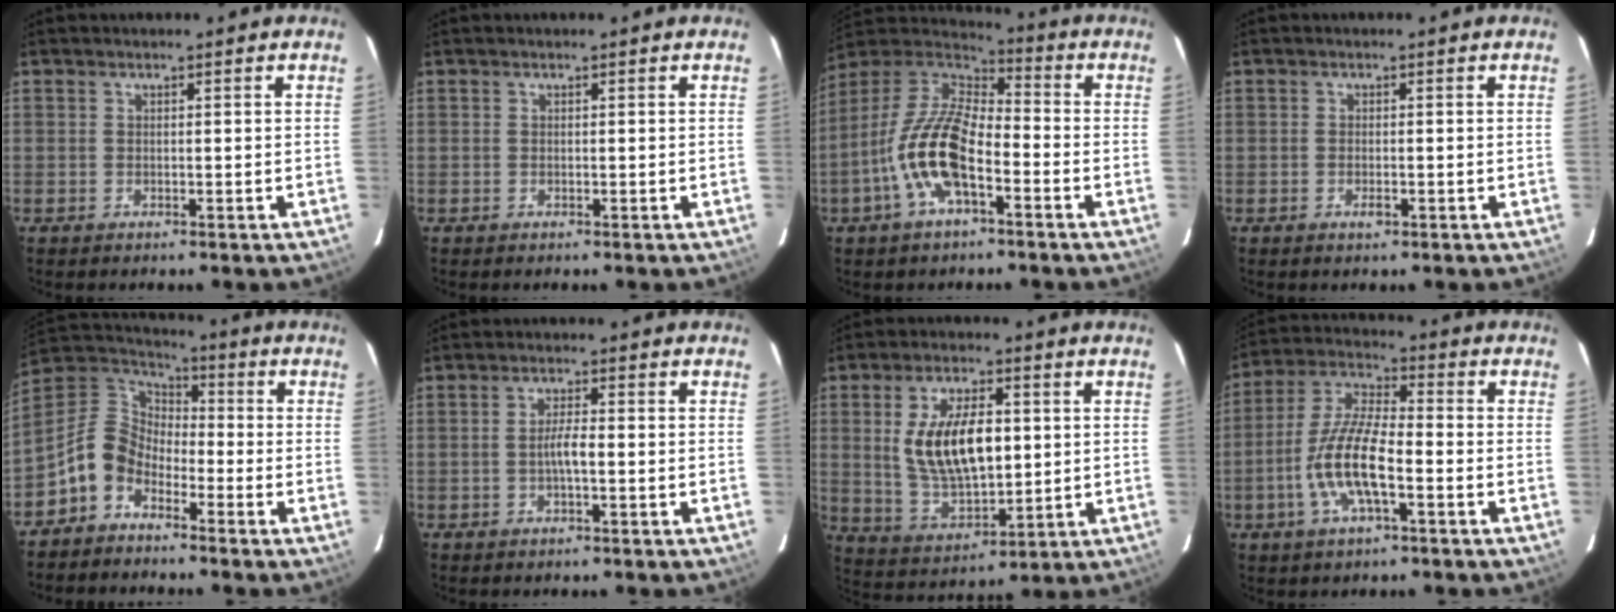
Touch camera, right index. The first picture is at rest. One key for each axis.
{"total": 0.0}
{"total": 15.3, "fx": -5.6, "fy": 6.3, "fz": 12.8, "tx": -0.263, "ty": 0.000, "tz": -0.115}
{"total": 1.4, "fx": -0.7, "fy": 0.7, "fz": 1.1, "tx": -0.021, "ty": -0.001, "tz": -0.012}
{"total": 10.2, "fx": -5.9, "fy": 6.9, "fz": 4.7, "tx": -0.108, "ty": 0.031, "tz": -0.129}
{"total": 3.0, "fx": -0.8, "fy": 0.4, "fz": 2.9, "tx": -0.055, "ty": 0.003, "tz": -0.015}
{"total": 14.8, "fx": 1.9, "fy": 7.2, "fz": 12.8, "tx": -0.245, "ty": -0.001, "tz": 0.050}
{"total": 12.6, "fx": -4.2, "fy": 3.7, "fz": 11.3, "tx": -0.238, "ty": -0.001, "tz": -0.082}